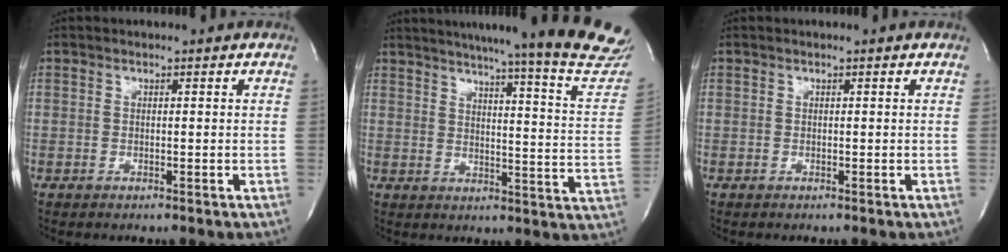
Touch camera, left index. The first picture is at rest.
{"total": 27.5, "force": [24.3, 0.0, 13.0], "torque": [-0.185, -0.097, 0.283]}
{"total": 0.0}